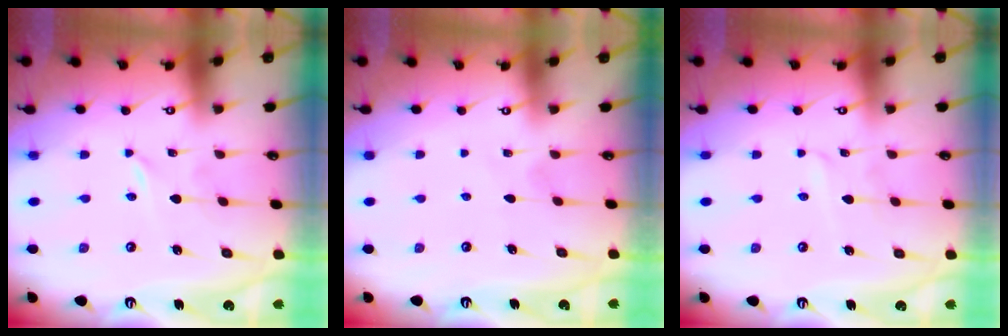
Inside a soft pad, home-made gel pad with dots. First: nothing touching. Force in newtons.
{"total": 2.6, "press": 2.6, "slide": 0.3}
{"total": 2.3, "press": 2.3, "slide": 0.3}